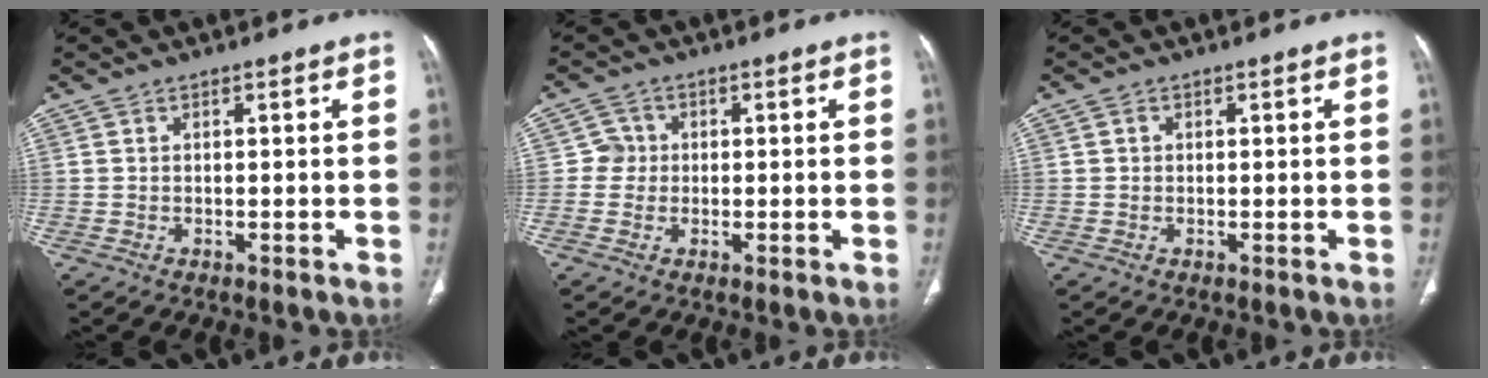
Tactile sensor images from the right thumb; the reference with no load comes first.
{"total": 2.6, "force": [0.0, 2.6, 0.2], "torque": [0.017, 0.009, -0.007]}
{"total": 0.6, "force": [0.1, 0.6, 0.2], "torque": [0.001, 0.002, 0.002]}